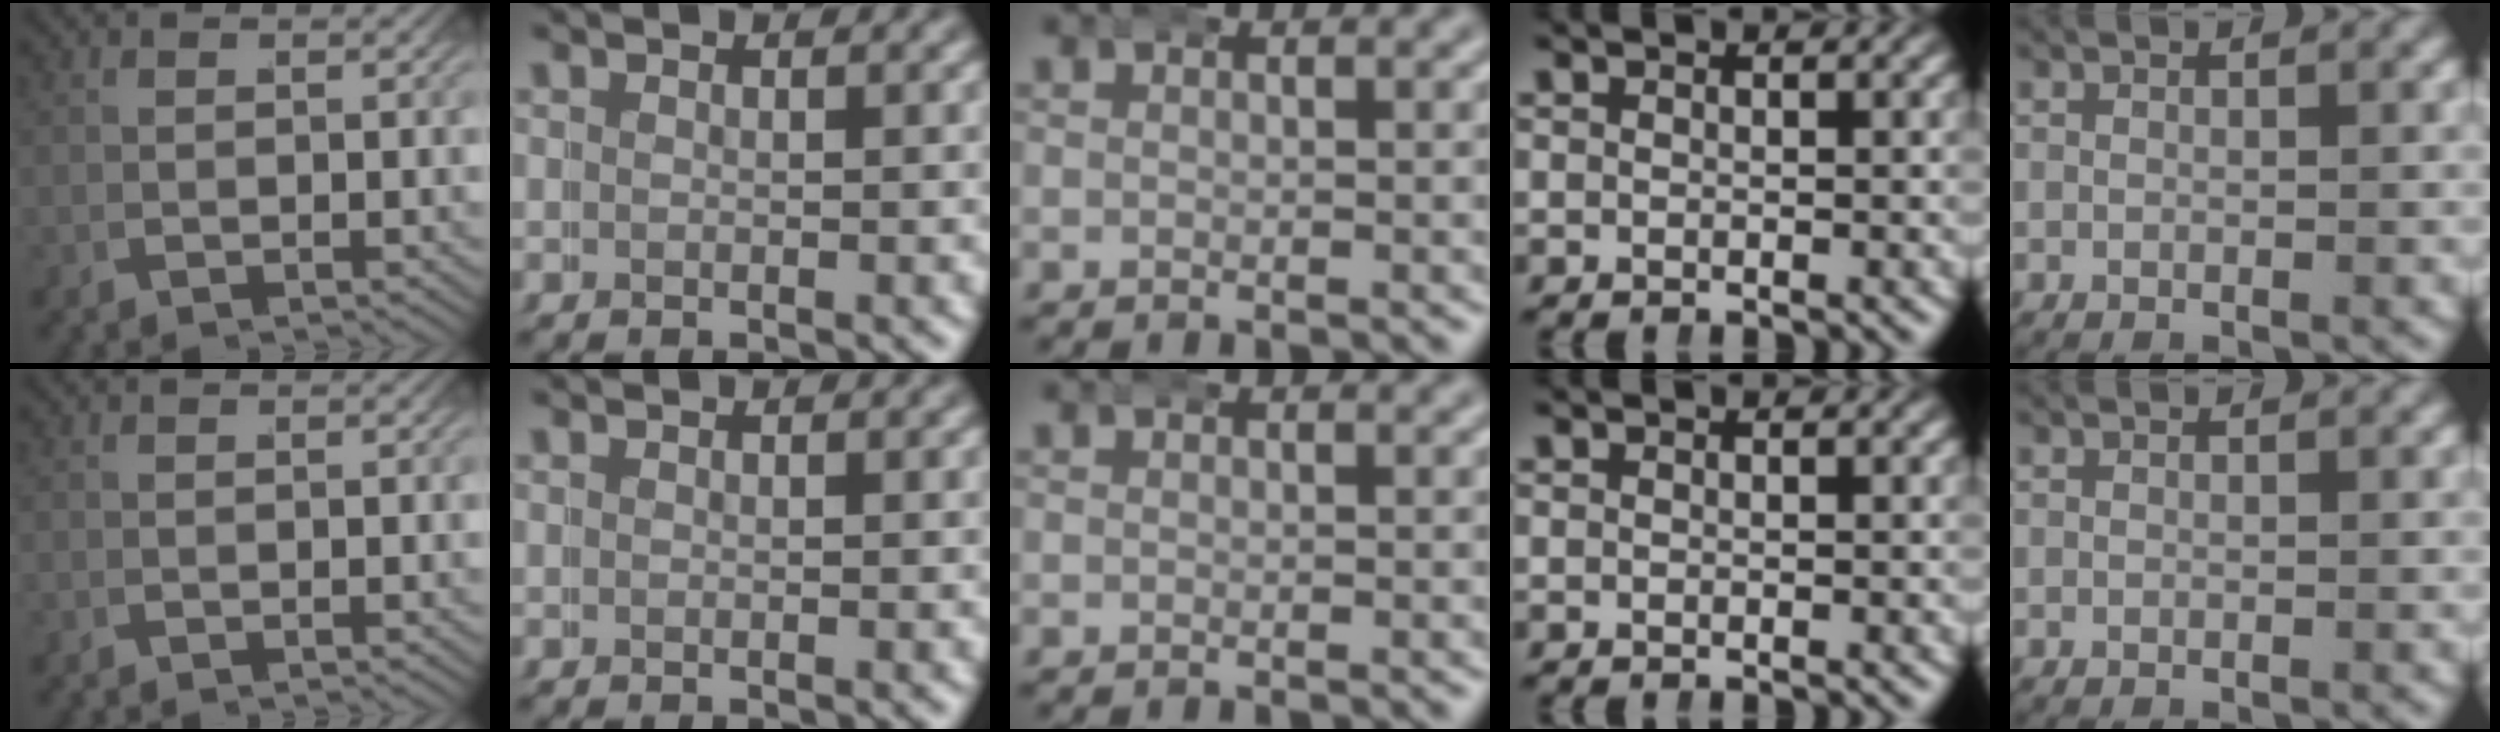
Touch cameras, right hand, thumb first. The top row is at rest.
{}